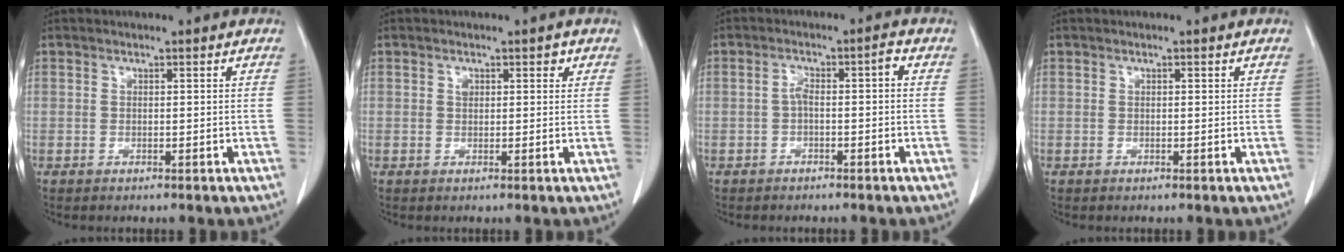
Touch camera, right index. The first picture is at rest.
{"total": 1.6, "force": [0.7, 1.1, 0.9], "torque": [-0.007, 0.006, 0.012]}
{"total": 3.1, "force": [-0.4, 0.8, 2.9], "torque": [-0.051, 0.021, -0.004]}
{"total": 0.0}